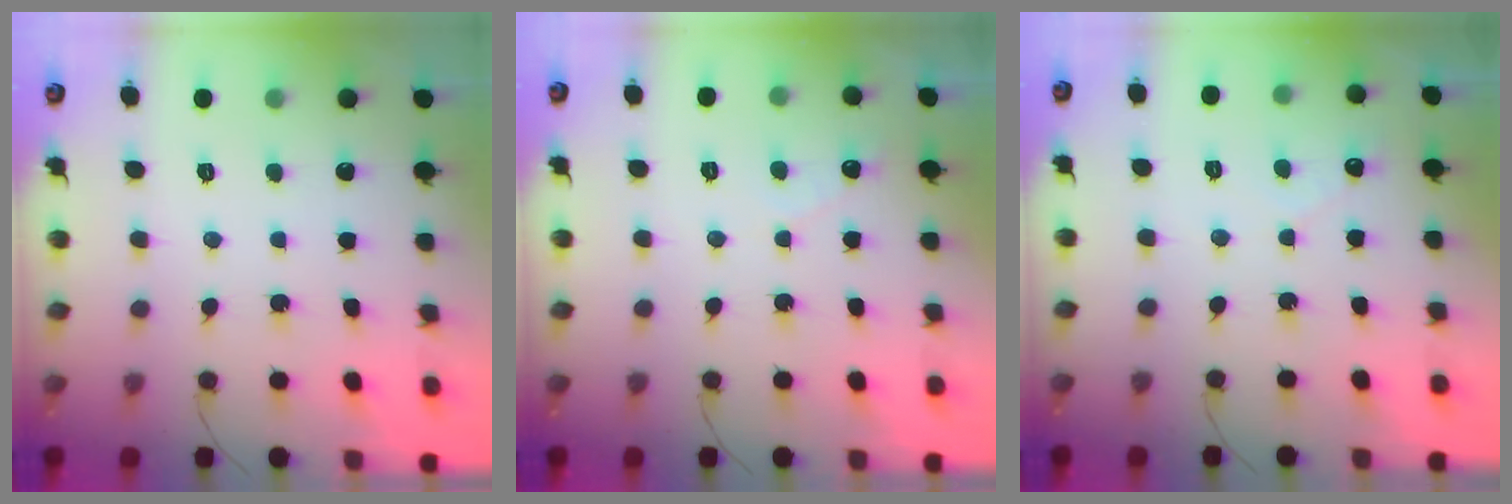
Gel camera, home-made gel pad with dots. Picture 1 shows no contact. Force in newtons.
{"total": 2.9, "press": 2.9, "slide": 0.3}
{"total": 1.6, "press": 1.6, "slide": 0.1}